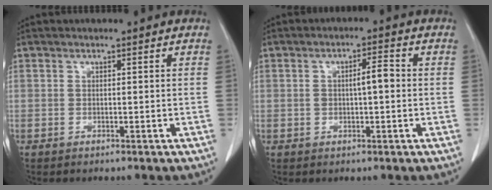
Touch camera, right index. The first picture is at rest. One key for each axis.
{"total": 3.9, "fx": 0.2, "fy": 1.1, "fz": 3.8, "tx": -0.068, "ty": 0.014, "tz": 0.004}